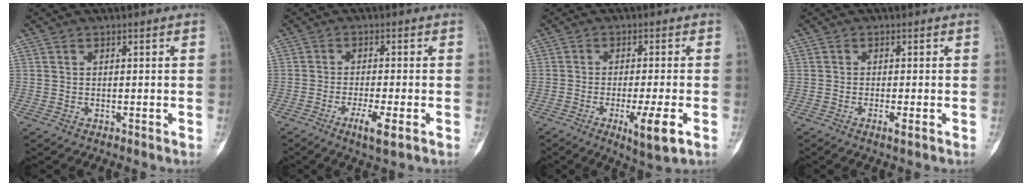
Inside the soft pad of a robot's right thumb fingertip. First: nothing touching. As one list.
[{"total": 5.1, "force": [-2.3, 0.8, 4.5], "torque": [-0.087, -0.004, -0.041]}, {"total": 7.4, "force": [-2.7, 0.9, 6.8], "torque": [-0.120, -0.009, -0.039]}, {"total": 1.7, "force": [-0.7, 0.2, 1.6], "torque": [-0.032, -0.005, -0.015]}]